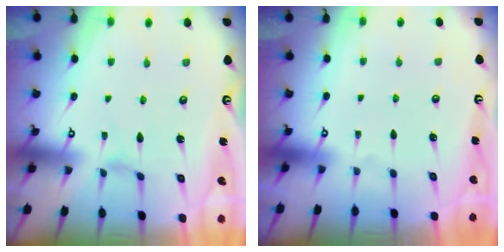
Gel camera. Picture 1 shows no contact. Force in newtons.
{"total": 0.0}